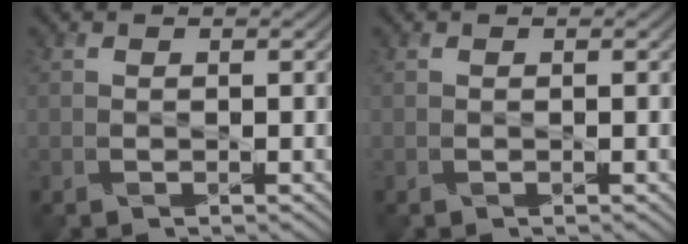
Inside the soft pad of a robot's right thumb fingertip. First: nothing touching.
{"total": 0.0}